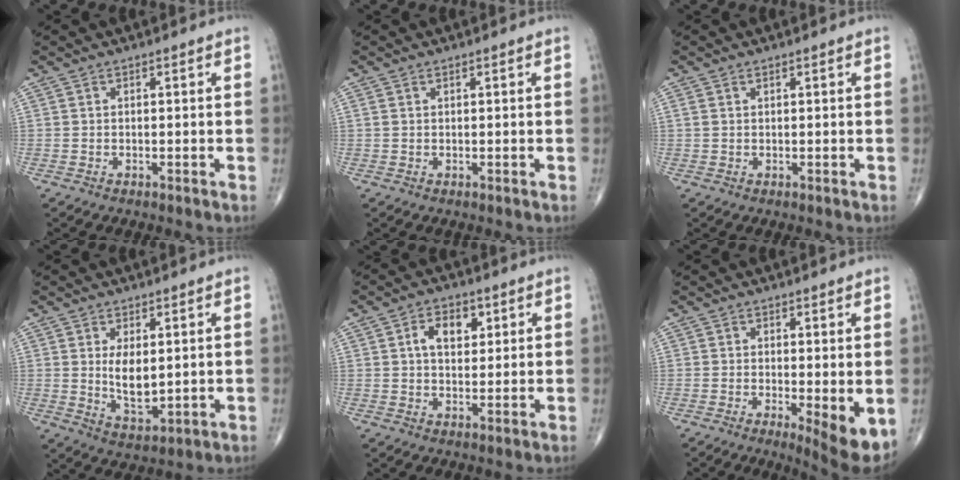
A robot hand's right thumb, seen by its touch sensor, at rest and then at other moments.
{"total": 0.6, "force": [0.4, 0.3, 0.4], "torque": [-0.010, 0.008, 0.009]}
{"total": 0.9, "force": [0.5, 0.4, 0.6], "torque": [-0.014, 0.009, 0.012]}
{"total": 7.0, "force": [1.1, 3.4, 5.9], "torque": [-0.088, -0.021, 0.033]}
{"total": 6.2, "force": [2.1, 3.9, 4.4], "torque": [-0.051, -0.002, 0.031]}
{"total": 6.4, "force": [-1.0, 1.7, 6.1], "torque": [-0.087, -0.019, -0.014]}